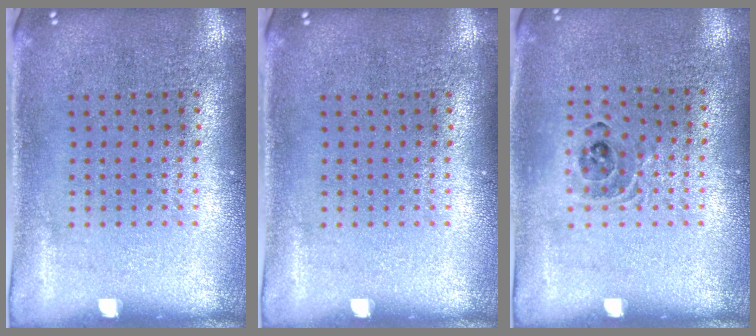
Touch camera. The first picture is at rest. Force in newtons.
{"total": 0.0}
{"total": 0.9, "press": 0.9, "slide": 0.2}